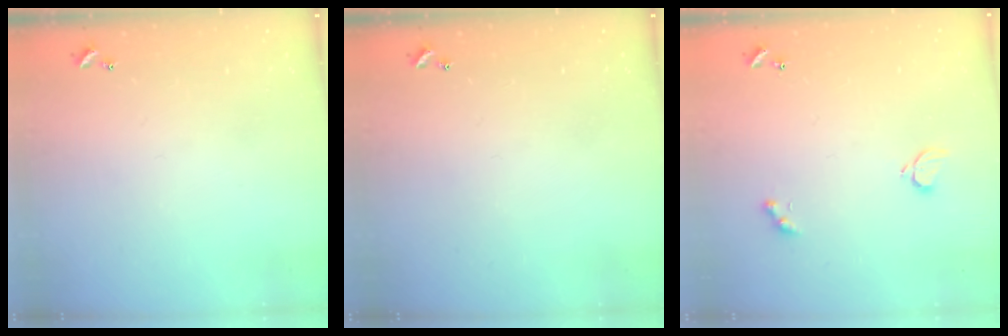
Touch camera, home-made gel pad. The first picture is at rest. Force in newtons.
{"total": 0.0}
{"total": 2.1, "press": 2.1, "slide": 0.5}